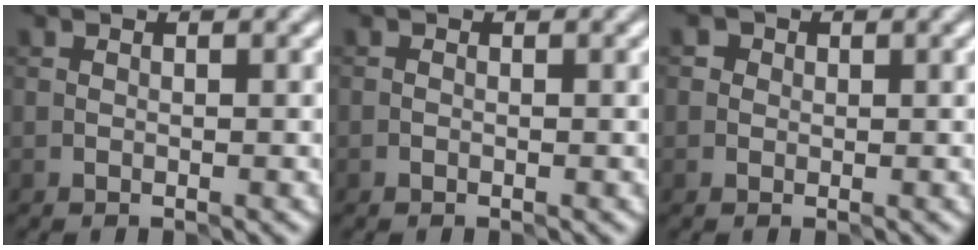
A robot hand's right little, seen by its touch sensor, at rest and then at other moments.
{"total": 0.0}
{"total": 1.5, "force": [0.6, 1.3, 0.5], "torque": [0.008, 0.007, -0.009]}